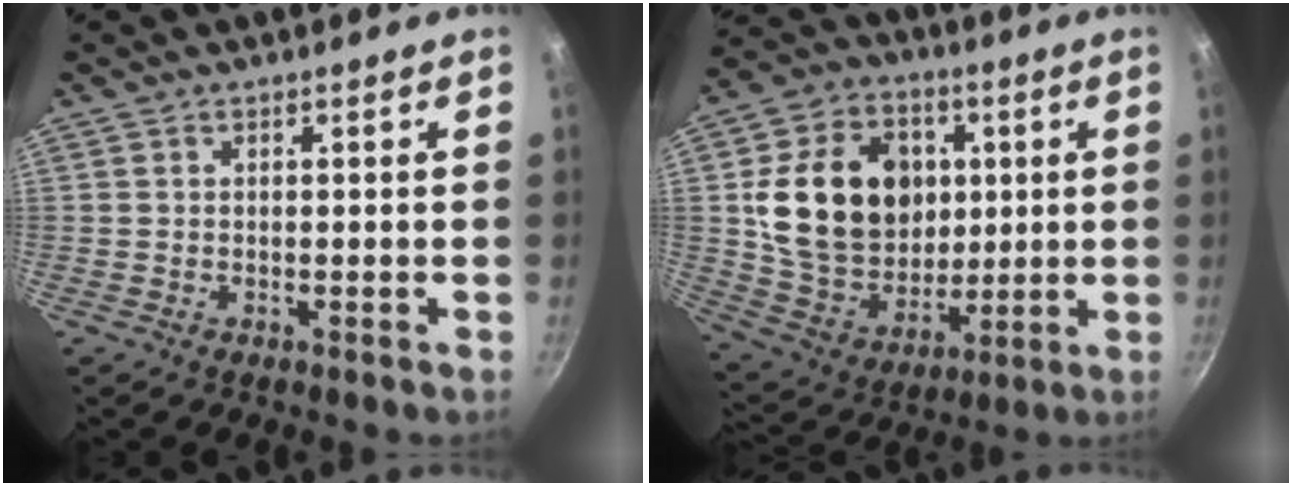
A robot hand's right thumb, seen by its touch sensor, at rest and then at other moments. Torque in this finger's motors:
{"motor_torque": [1.45, 3.55, 0.95, -0.76, 0.07]}